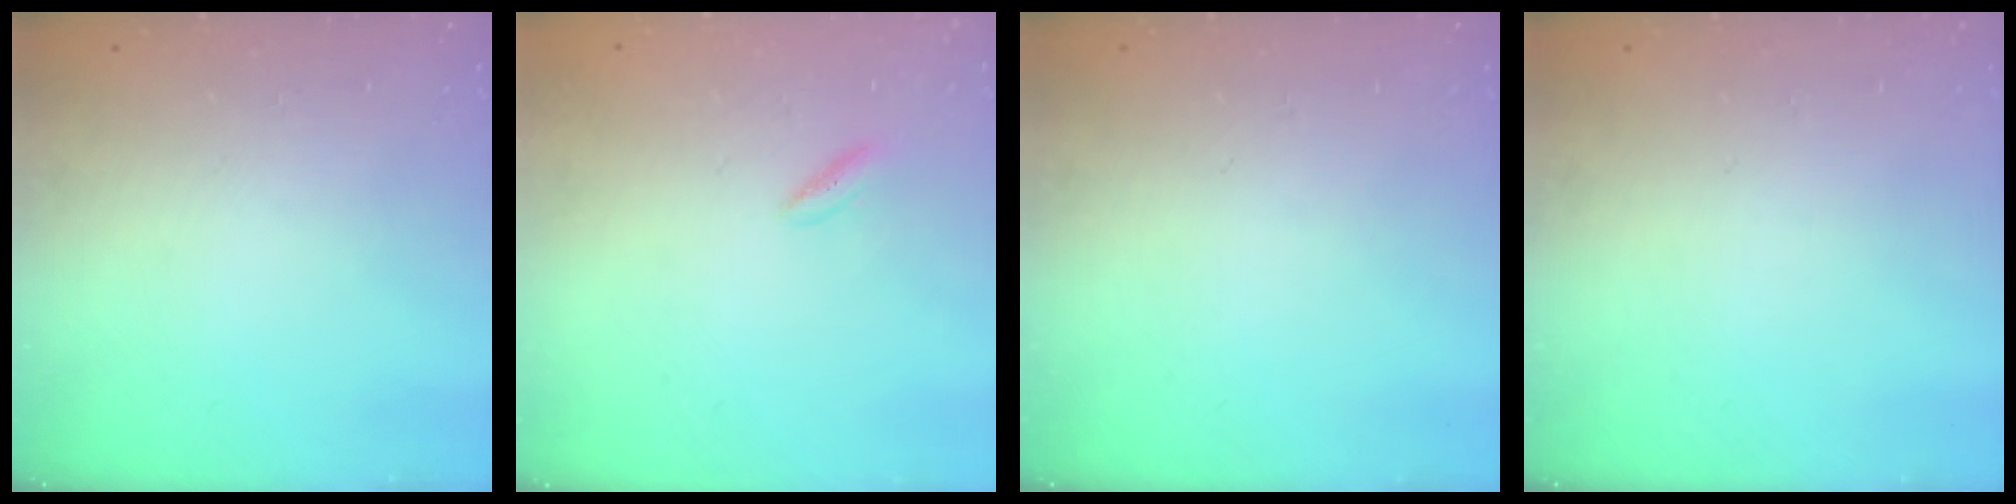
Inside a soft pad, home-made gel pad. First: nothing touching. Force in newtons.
{"total": 1.4, "press": 1.3, "slide": 0.6}
{"total": 0.0}
{"total": 0.0}